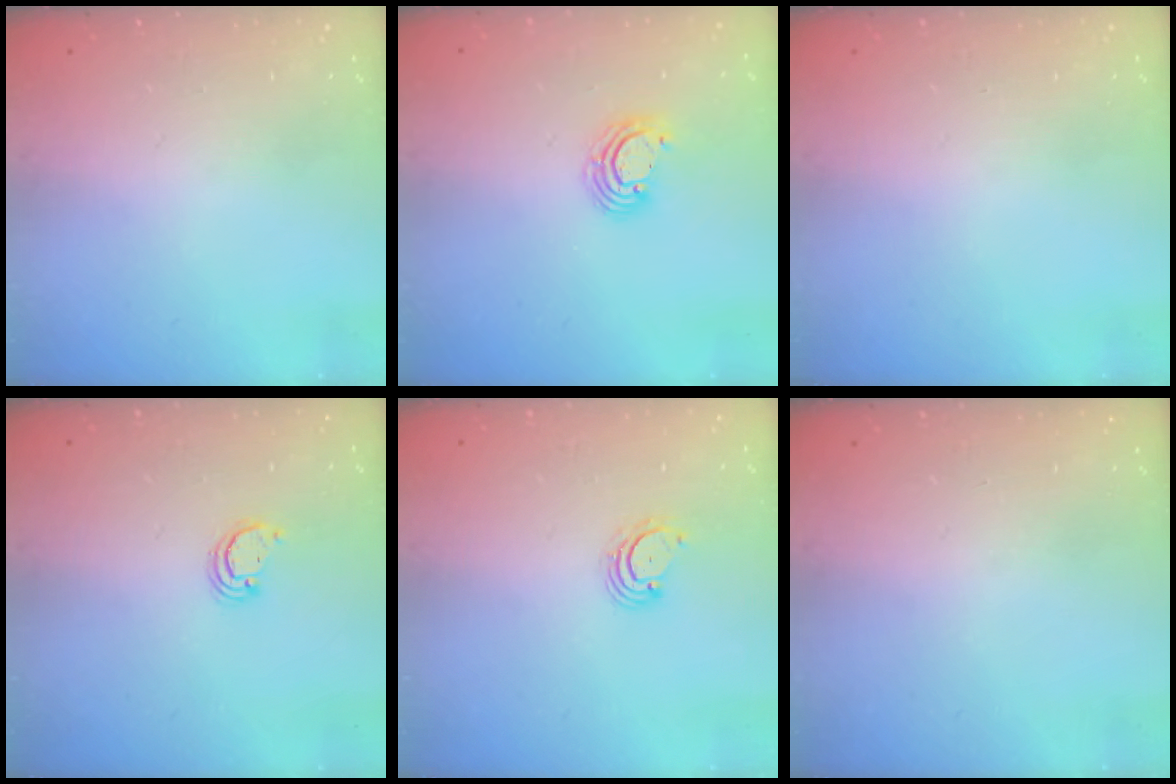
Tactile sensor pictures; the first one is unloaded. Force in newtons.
{"total": 3.6, "press": 3.6, "slide": 0.2}
{"total": 0.0}
{"total": 2.4, "press": 2.4, "slide": 0.2}
{"total": 3.2, "press": 3.1, "slide": 0.4}
{"total": 0.0}